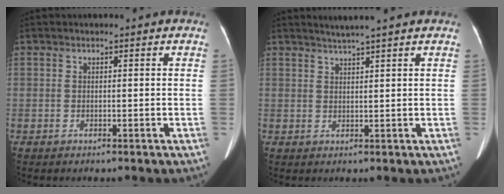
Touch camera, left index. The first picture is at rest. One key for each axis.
{"total": 4.3, "fx": 3.7, "fy": -0.8, "fz": 2.0, "tx": -0.033, "ty": 0.016, "tz": 0.054}